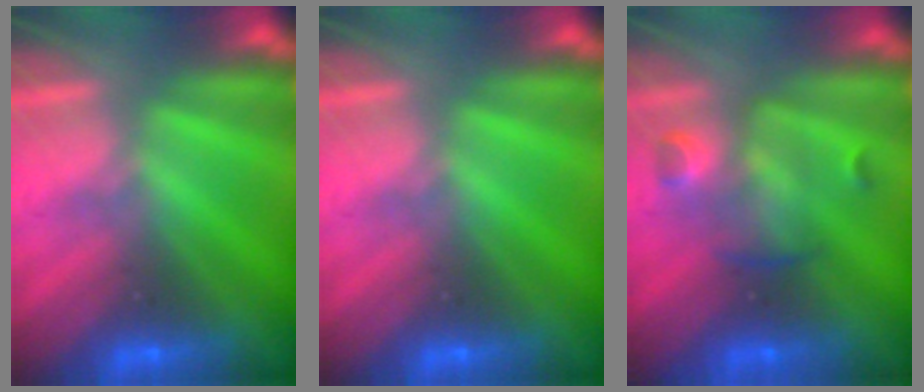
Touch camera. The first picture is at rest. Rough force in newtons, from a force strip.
{"total": 0.0}
{"total": 2.8}